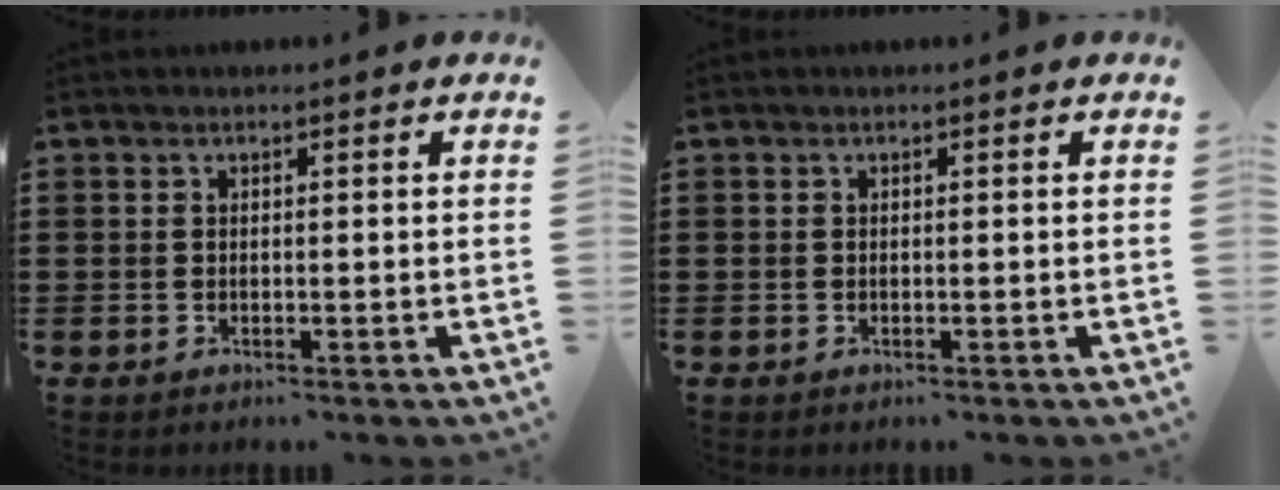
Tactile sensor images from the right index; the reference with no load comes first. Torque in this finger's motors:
{"motor_torque": [0.73, 1.41, 0.00, 0.00]}